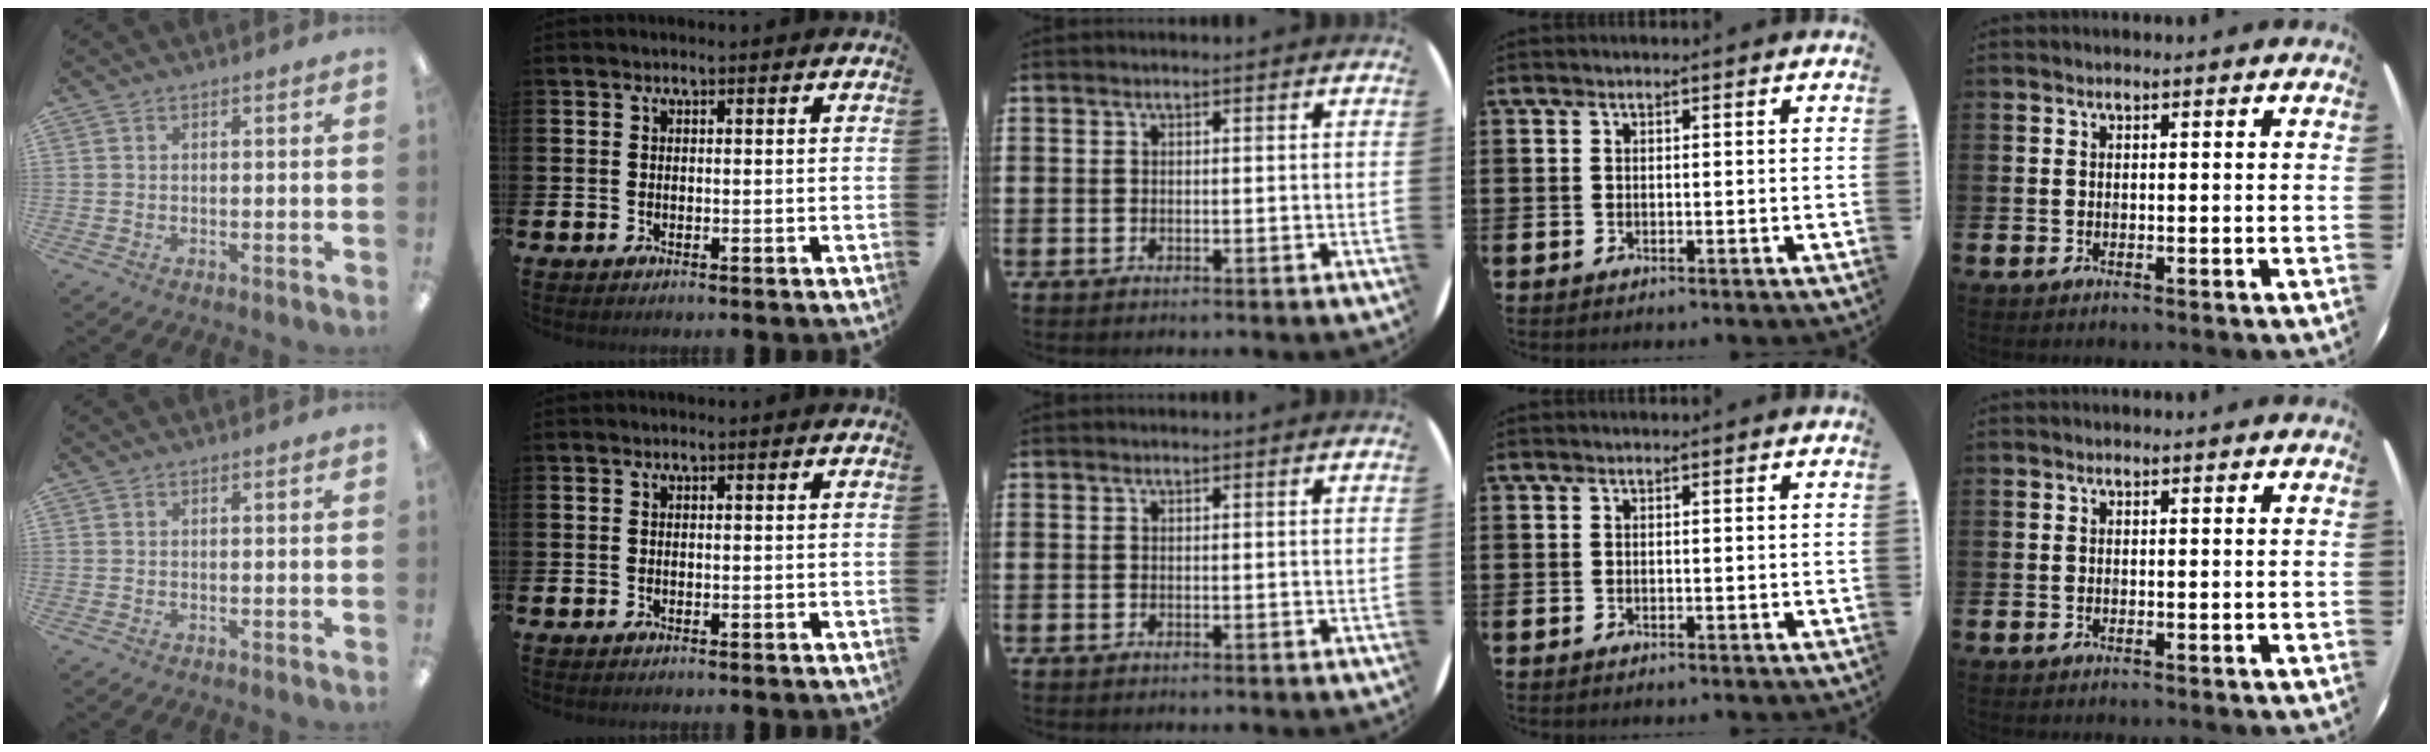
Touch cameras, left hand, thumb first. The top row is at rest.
{}